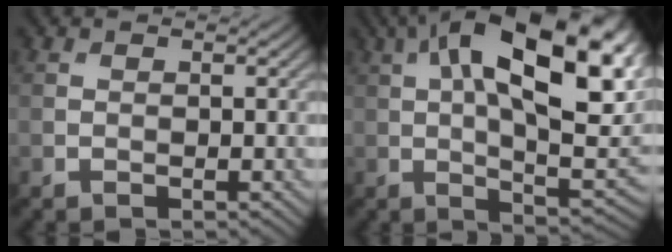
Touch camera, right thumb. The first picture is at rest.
{"total": 21.5, "force": [7.0, 9.4, 18.0], "torque": [-0.271, 0.029, 0.102]}